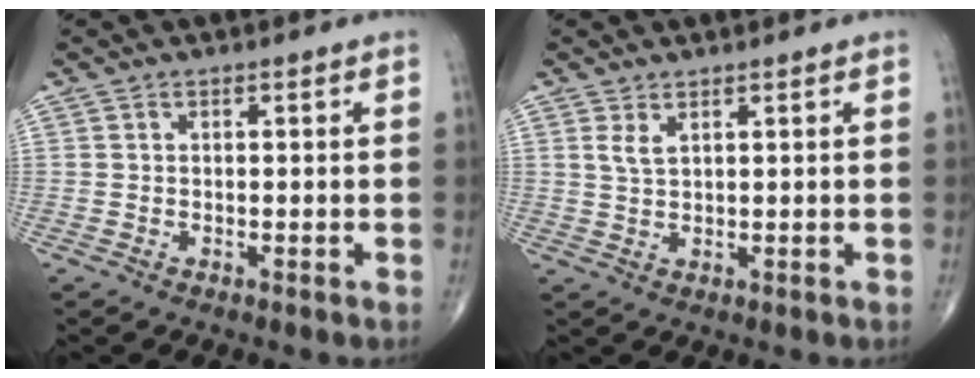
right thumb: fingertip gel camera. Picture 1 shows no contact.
{"total": 2.2, "force": [1.3, 0.7, 1.7], "torque": [-0.038, -0.004, 0.032]}